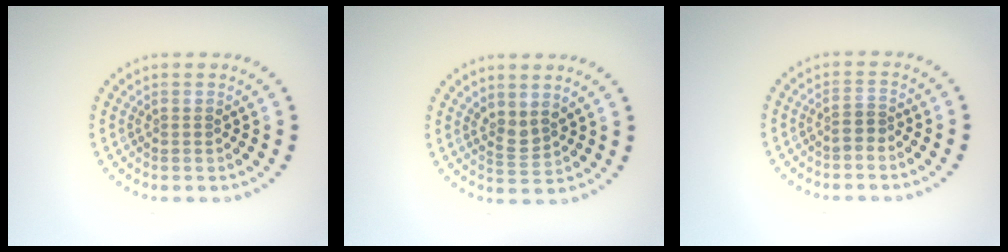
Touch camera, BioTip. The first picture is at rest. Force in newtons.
{"total": 1.8, "press": 1.4, "slide": 1.2}
{"total": 1.0, "press": 0.8, "slide": 0.7}